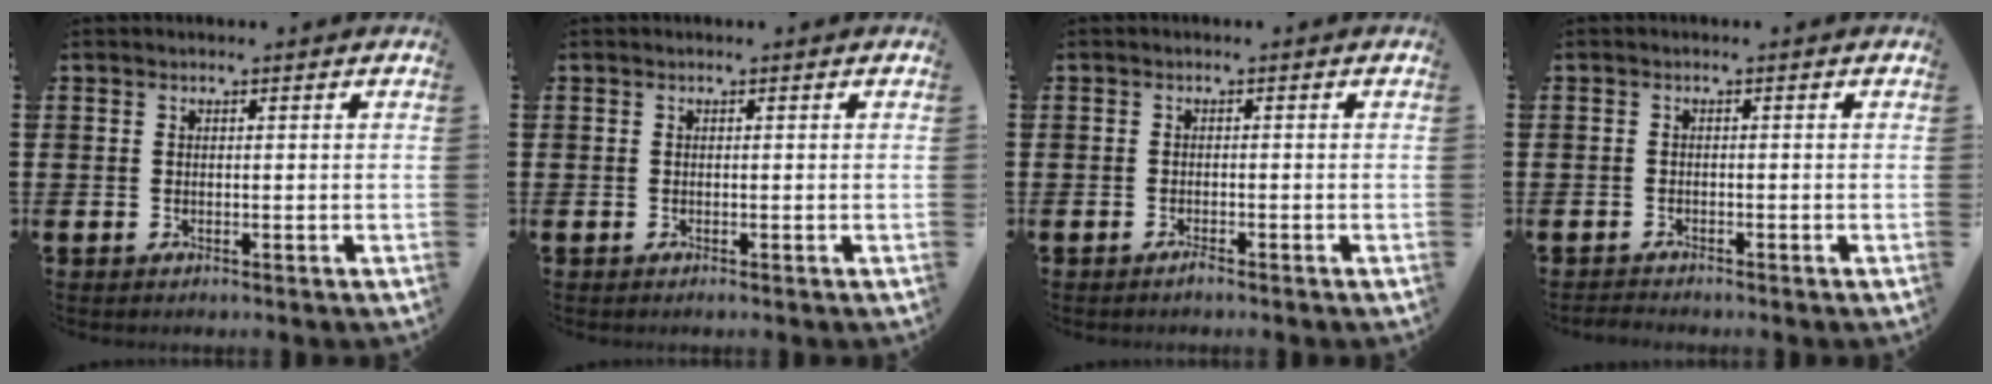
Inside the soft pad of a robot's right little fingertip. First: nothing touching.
{"total": 0.0}
{"total": 0.7, "force": [-0.6, 0.0, 0.3], "torque": [-0.006, -0.004, -0.012]}
{"total": 0.8, "force": [-0.8, 0.0, 0.0], "torque": [-0.003, -0.002, -0.016]}